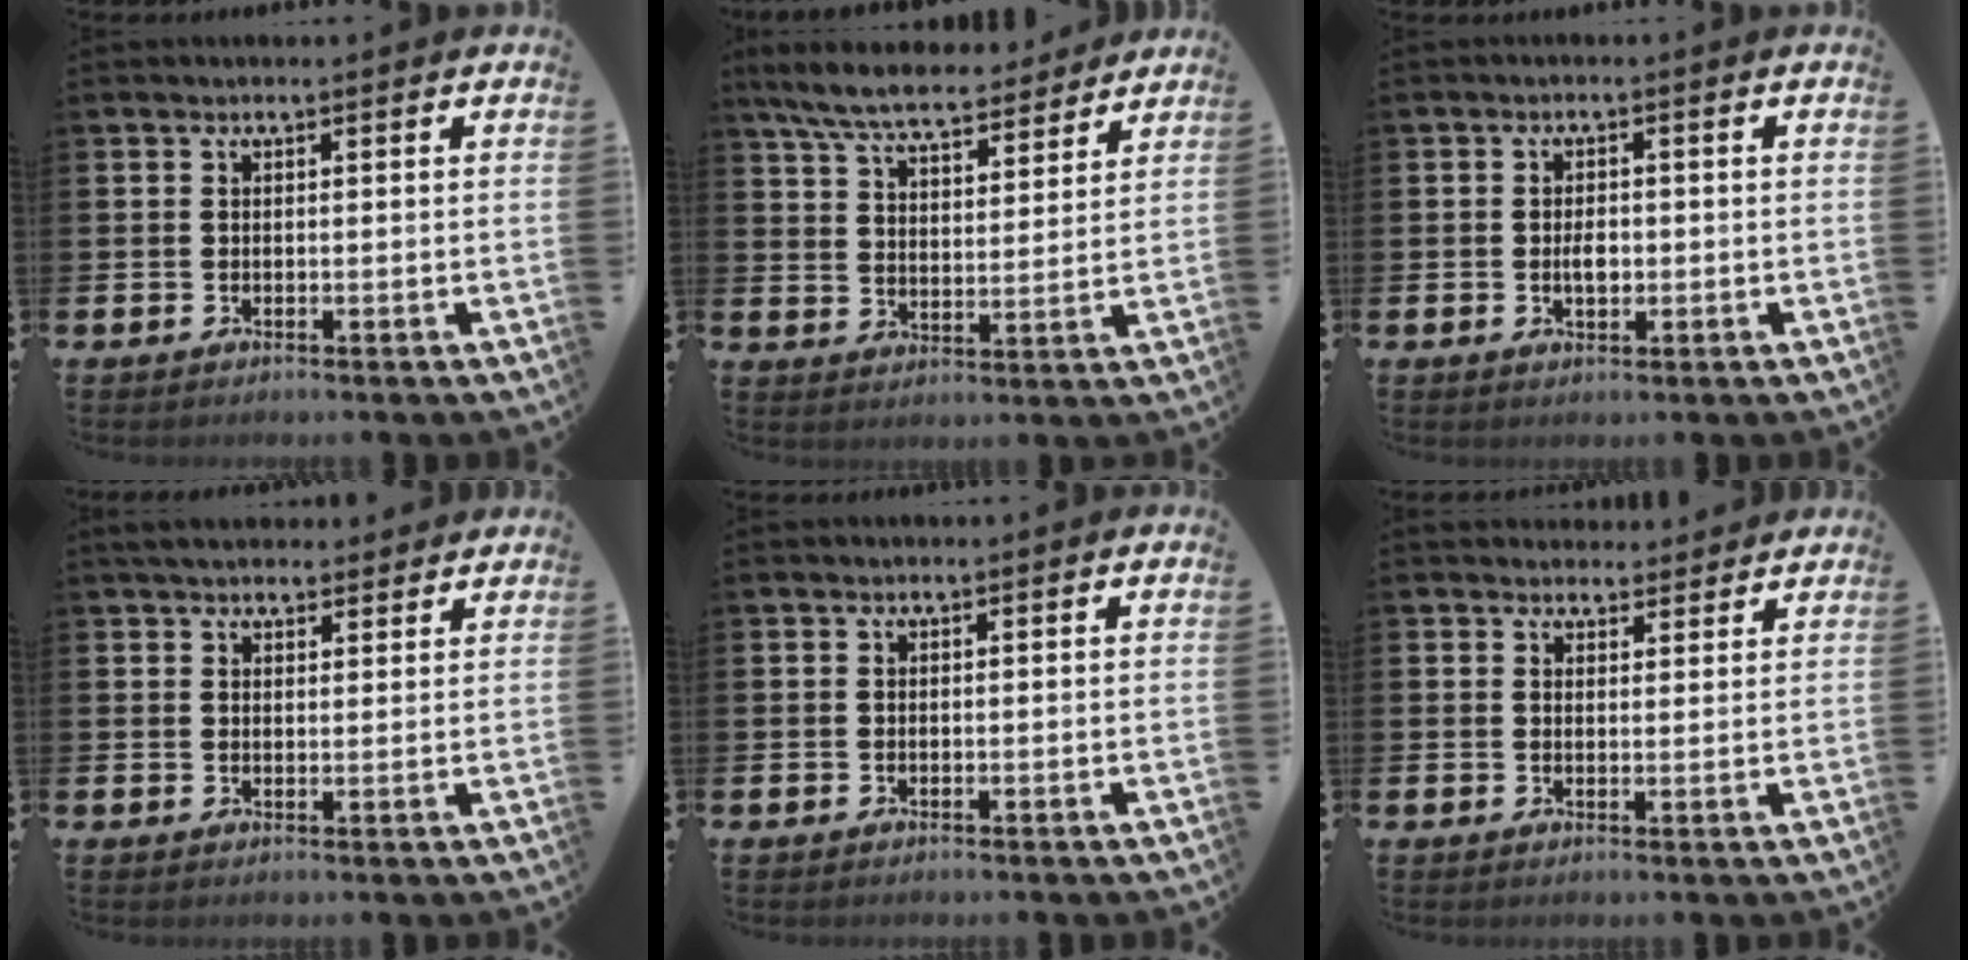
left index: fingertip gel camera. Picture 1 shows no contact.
{"total": 7.8, "force": [7.2, 1.6, 2.6], "torque": [-0.082, -0.033, 0.130]}
{"total": 2.3, "force": [-0.2, 1.3, 1.9], "torque": [-0.026, -0.002, -0.006]}
{"total": 3.7, "force": [3.5, 1.2, 0.6], "torque": [-0.011, -0.012, 0.063]}
{"total": 0.0}
{"total": 3.2, "force": [3.0, 1.1, -0.2], "torque": [0.007, -0.014, 0.053]}